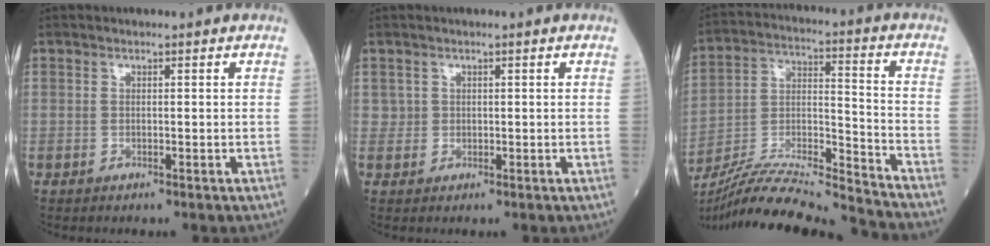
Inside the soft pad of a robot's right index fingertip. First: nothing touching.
{"total": 1.1, "force": [0.5, 0.9, -0.1], "torque": [0.012, 0.003, 0.007]}
{"total": 20.5, "force": [-19.3, -0.9, 6.8], "torque": [-0.145, -0.008, -0.326]}